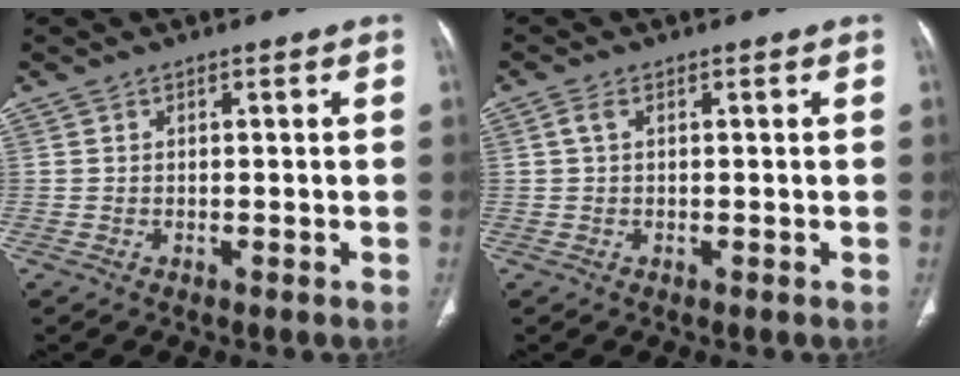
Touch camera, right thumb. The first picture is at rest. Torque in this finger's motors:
{"motor_torque": [-0.01, -0.01, 0.36, -0.36, 0.02]}